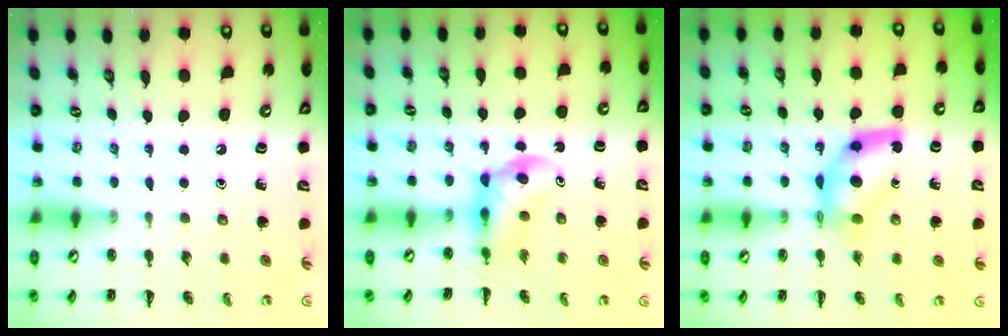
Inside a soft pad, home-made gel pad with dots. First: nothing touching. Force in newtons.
{"total": 5.3, "press": 5.2, "slide": 0.9}
{"total": 7.3, "press": 7.1, "slide": 1.5}